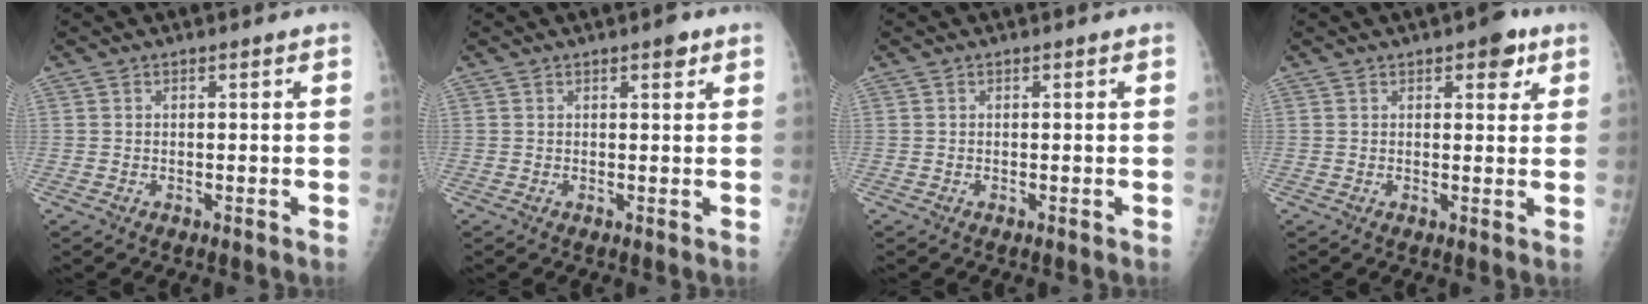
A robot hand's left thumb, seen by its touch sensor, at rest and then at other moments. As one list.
[{"total": 1.9, "force": [1.2, 0.6, 1.3], "torque": [-0.014, -0.004, 0.015]}, {"total": 0.0}, {"total": 4.6, "force": [2.5, 2.3, 3.1], "torque": [-0.018, -0.007, 0.025]}]